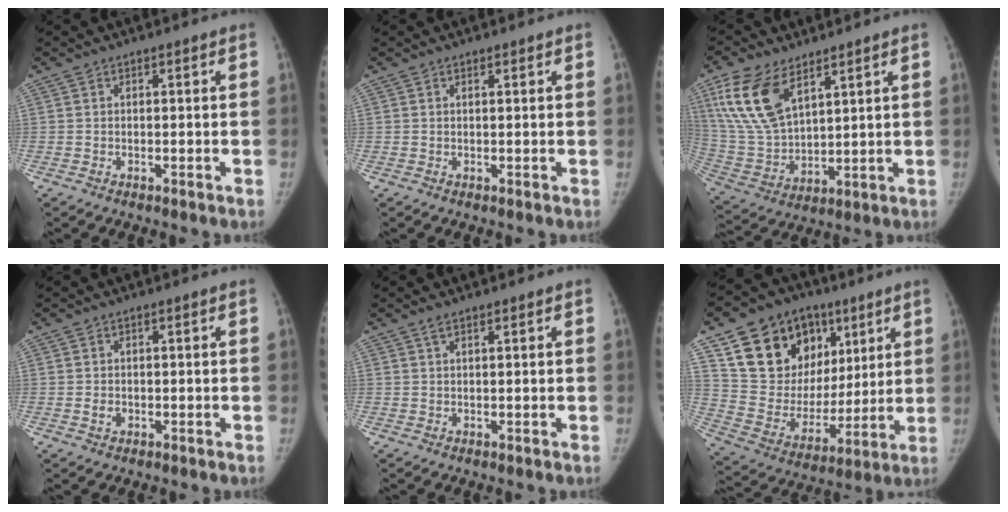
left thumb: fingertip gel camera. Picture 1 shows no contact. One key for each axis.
{"total": 0.0}
{"total": 15.2, "fx": 8.0, "fy": 7.9, "fz": 10.2, "tx": -0.198, "ty": -0.026, "tz": 0.167}
{"total": 1.6, "fx": -0.4, "fy": 1.2, "fz": 0.9, "tx": -0.012, "ty": 0.004, "tz": -0.004}
{"total": 0.9, "fx": 0.7, "fy": 0.3, "fz": 0.6, "tx": -0.010, "ty": 0.006, "tz": 0.013}
{"total": 23.5, "fx": 10.9, "fy": 17.1, "fz": 11.8, "tx": -0.156, "ty": 0.000, "tz": 0.202}